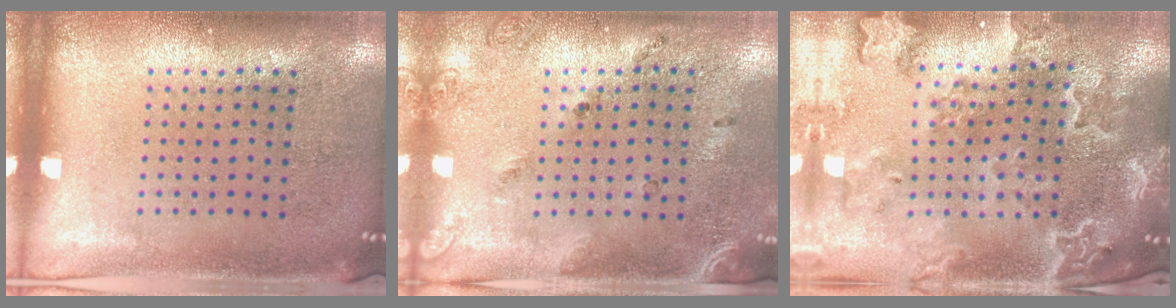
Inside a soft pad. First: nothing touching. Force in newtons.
{"total": 1.5, "press": 1.0, "slide": 1.1}
{"total": 2.4, "press": 2.3, "slide": 0.7}